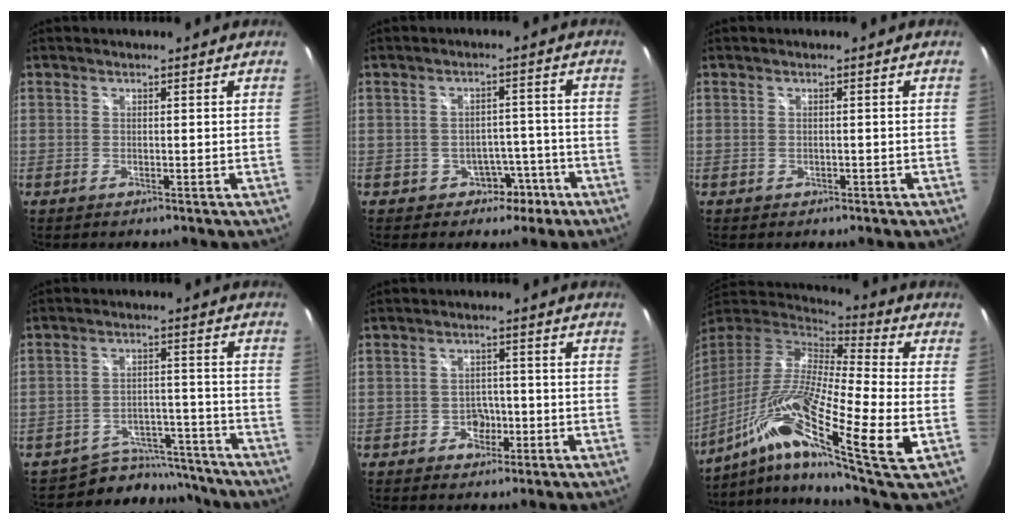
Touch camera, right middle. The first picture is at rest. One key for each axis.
{"total": 5.1, "fx": -2.9, "fy": 3.9, "fz": 1.3, "tx": -0.031, "ty": 0.022, "tz": -0.026}
{"total": 0.9, "fx": -0.4, "fy": 0.8, "fz": 0.2, "tx": -0.002, "ty": -0.002, "tz": -0.003}
{"total": 11.2, "fx": -10.3, "fy": 4.3, "fz": 0.8, "tx": -0.027, "ty": 0.026, "tz": -0.144}
{"total": 3.3, "fx": -1.5, "fy": 2.8, "fz": 0.9, "tx": -0.020, "ty": 0.008, "tz": -0.018}
{"total": 23.7, "fx": -9.1, "fy": 2.6, "fz": 21.7, "tx": -0.370, "ty": -0.053, "tz": -0.183}